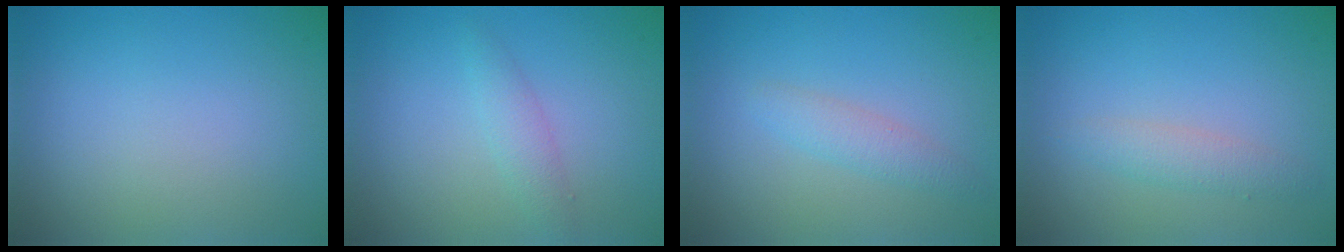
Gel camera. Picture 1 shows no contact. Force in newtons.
{"total": 1.6, "press": 1.6, "slide": 0.0}
{"total": 1.9, "press": 1.9, "slide": 0.1}
{"total": 1.9, "press": 1.9, "slide": 0.1}